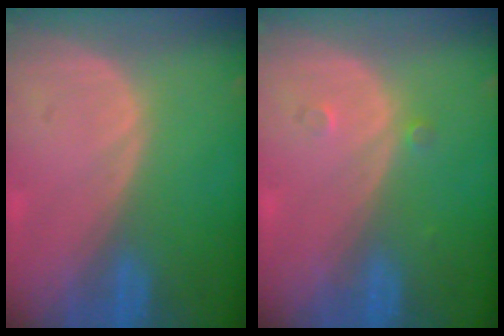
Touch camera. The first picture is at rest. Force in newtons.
{"total": 1.2, "press": 1.0, "slide": 0.7}